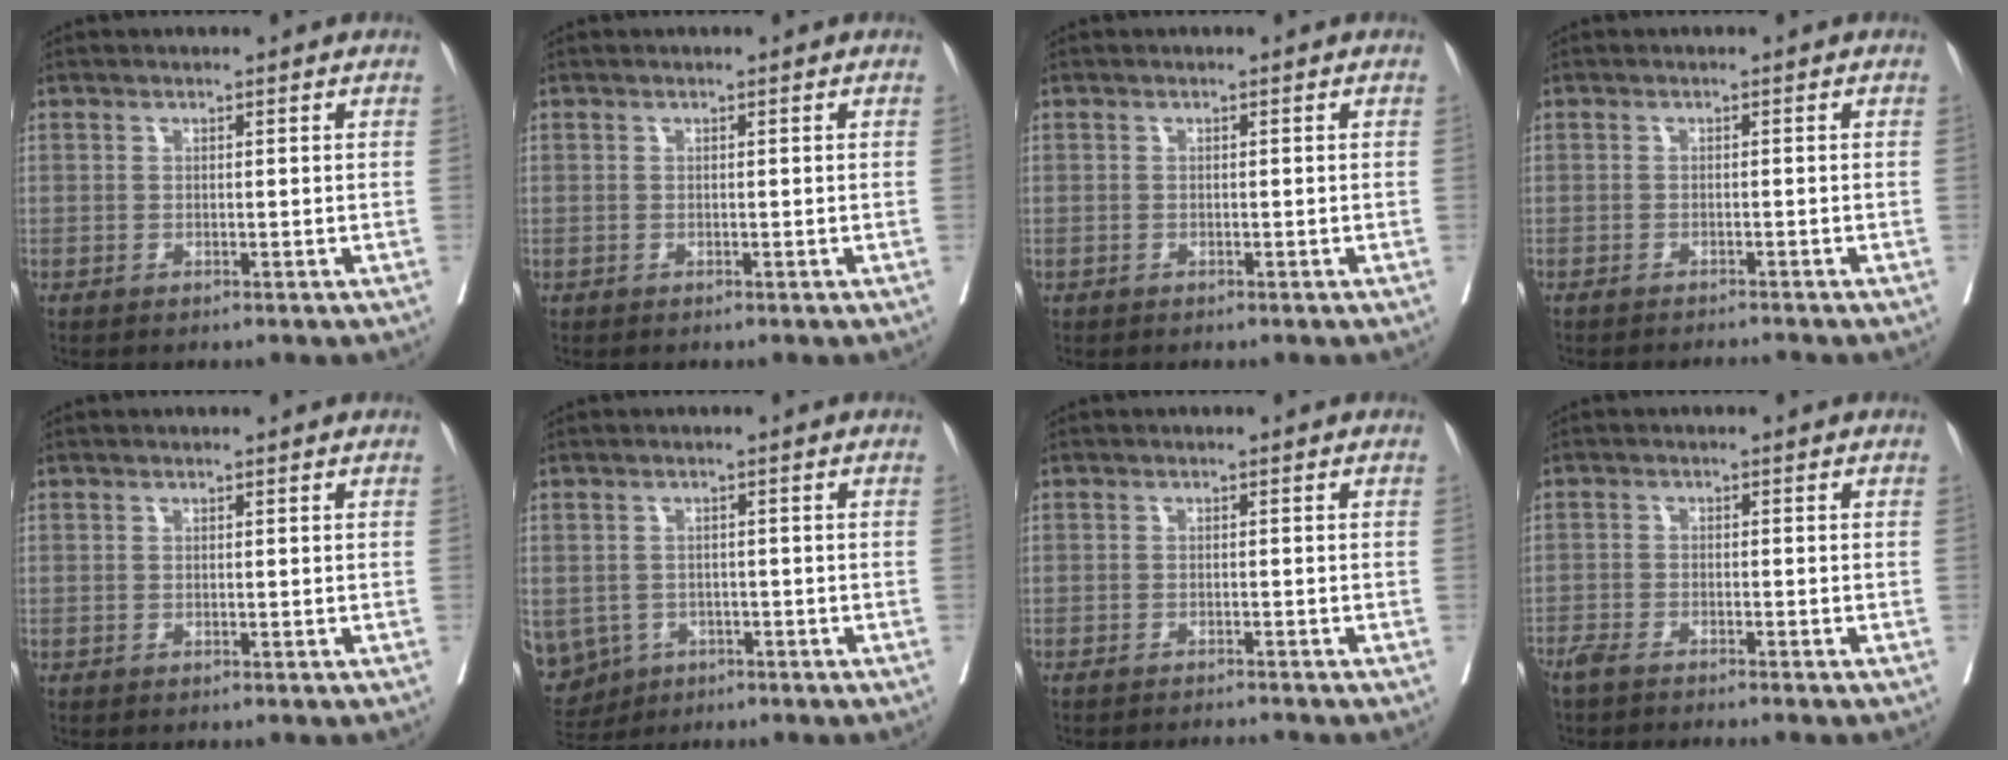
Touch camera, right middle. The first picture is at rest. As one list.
[{"total": 0.0}, {"total": 0.0}, {"total": 3.3, "force": [-3.2, -0.4, 0.7], "torque": [-0.008, -0.003, -0.046]}, {"total": 0.0}, {"total": 12.3, "force": [-4.5, 10.8, 3.6], "torque": [-0.123, -0.002, -0.053]}, {"total": 4.2, "force": [-4.1, -0.5, 0.8], "torque": [-0.007, -0.007, -0.059]}, {"total": 5.2, "force": [-4.7, 0.1, 2.3], "torque": [-0.029, -0.011, -0.078]}]